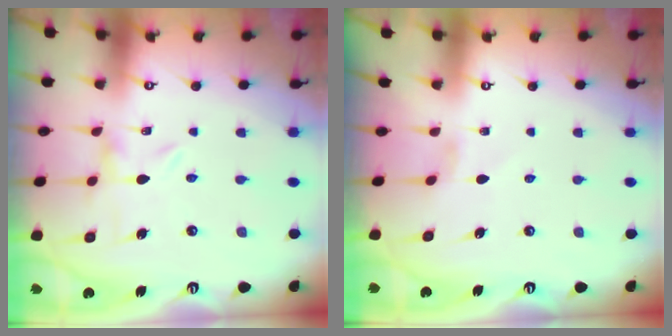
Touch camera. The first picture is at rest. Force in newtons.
{"total": 0.7, "press": 0.6, "slide": 0.3}